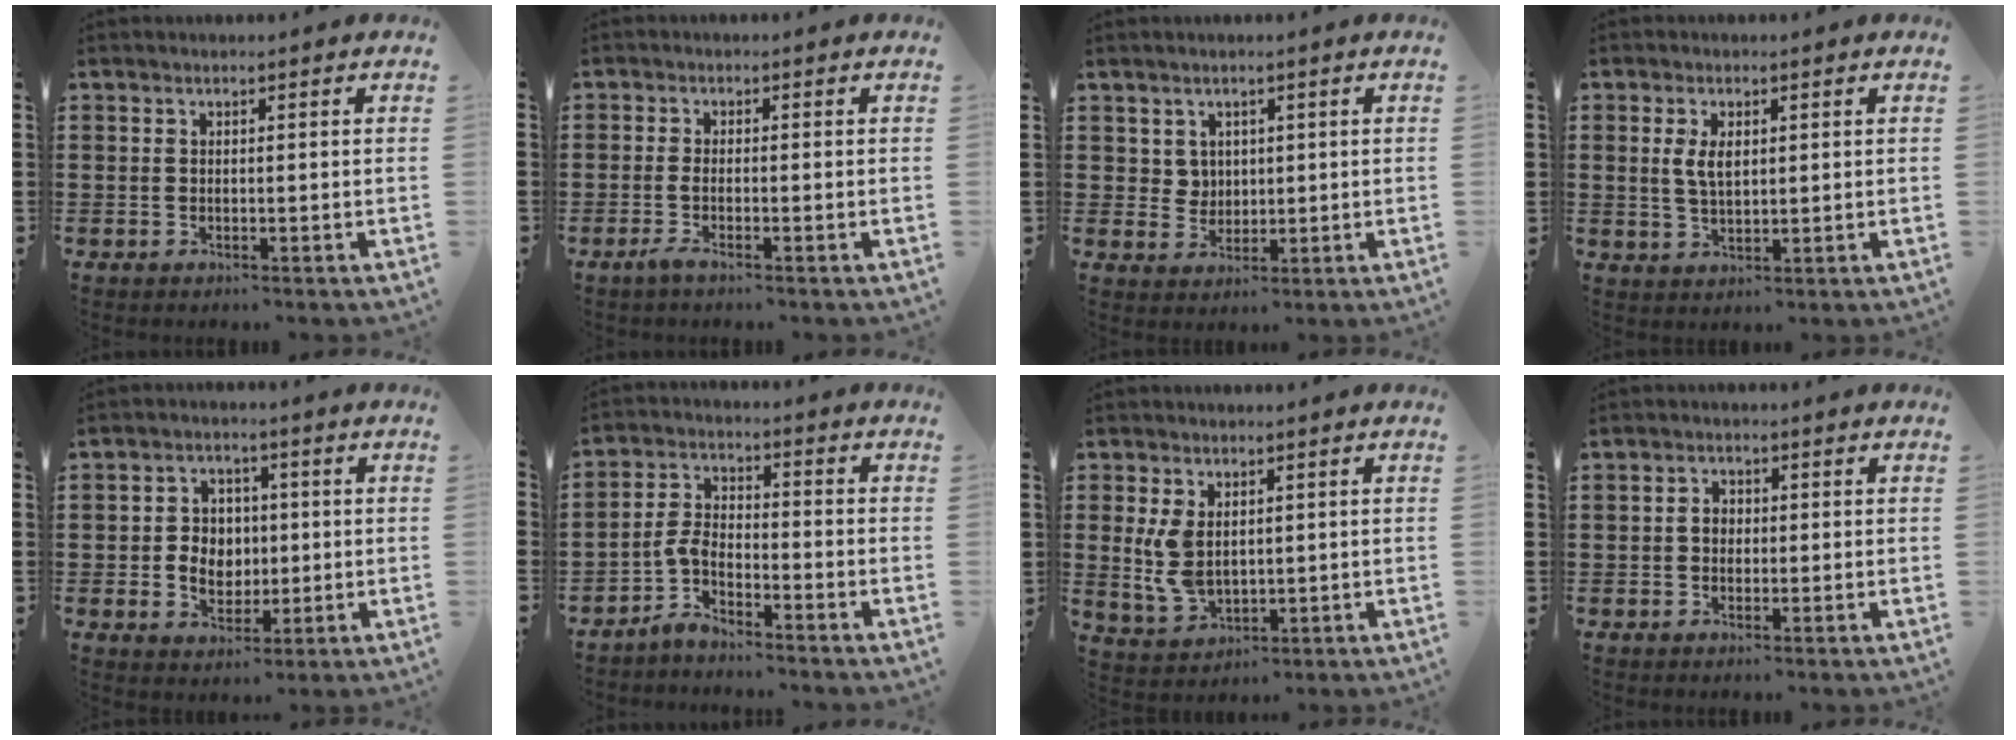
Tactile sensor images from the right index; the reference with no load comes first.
{"total": 1.4, "force": [-0.8, 0.2, 1.1], "torque": [-0.020, -0.003, -0.014]}
{"total": 3.0, "force": [1.5, 2.6, 0.6], "torque": [-0.023, 0.012, 0.029]}
{"total": 3.8, "force": [0.9, 1.9, 3.2], "torque": [-0.066, 0.009, 0.014]}
{"total": 5.0, "force": [-0.1, 4.5, 2.2], "torque": [-0.041, 0.009, -0.007]}
{"total": 4.5, "force": [-3.3, 1.9, 2.4], "torque": [-0.067, 0.004, -0.072]}
{"total": 5.9, "force": [1.0, 3.8, 4.3], "torque": [-0.112, 0.002, 0.015]}
{"total": 2.0, "force": [-0.1, 1.6, 1.2], "torque": [-0.025, 0.008, -0.003]}